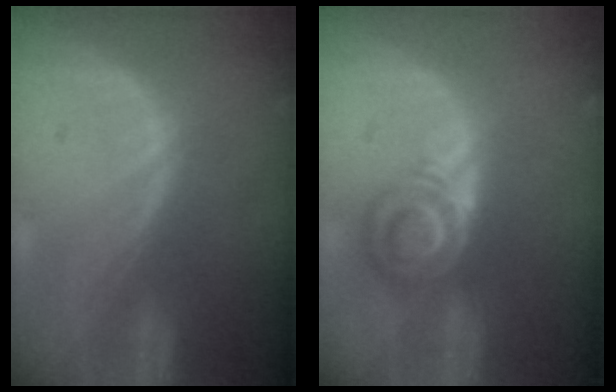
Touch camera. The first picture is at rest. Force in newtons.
{"total": 5.7, "press": 5.6, "slide": 1.0}